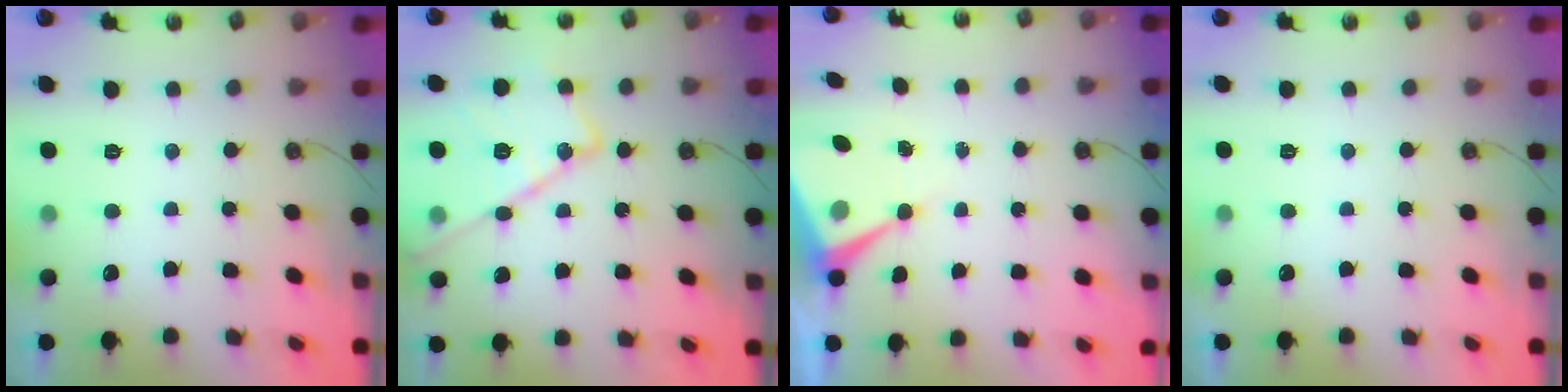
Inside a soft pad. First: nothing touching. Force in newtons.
{"total": 18.2, "press": 18.2, "slide": 1.5}
{"total": 9.0, "press": 9.0, "slide": 0.7}
{"total": 2.2, "press": 2.2, "slide": 0.4}